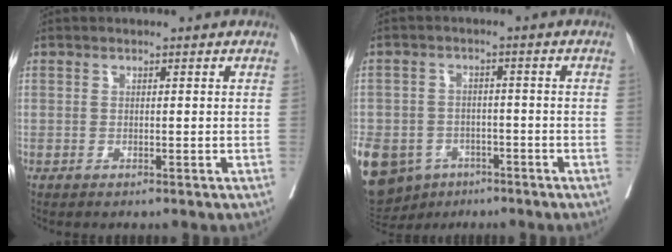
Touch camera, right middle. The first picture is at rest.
{"total": 19.1, "force": [-9.6, 14.4, 8.0], "torque": [-0.245, -0.010, -0.138]}